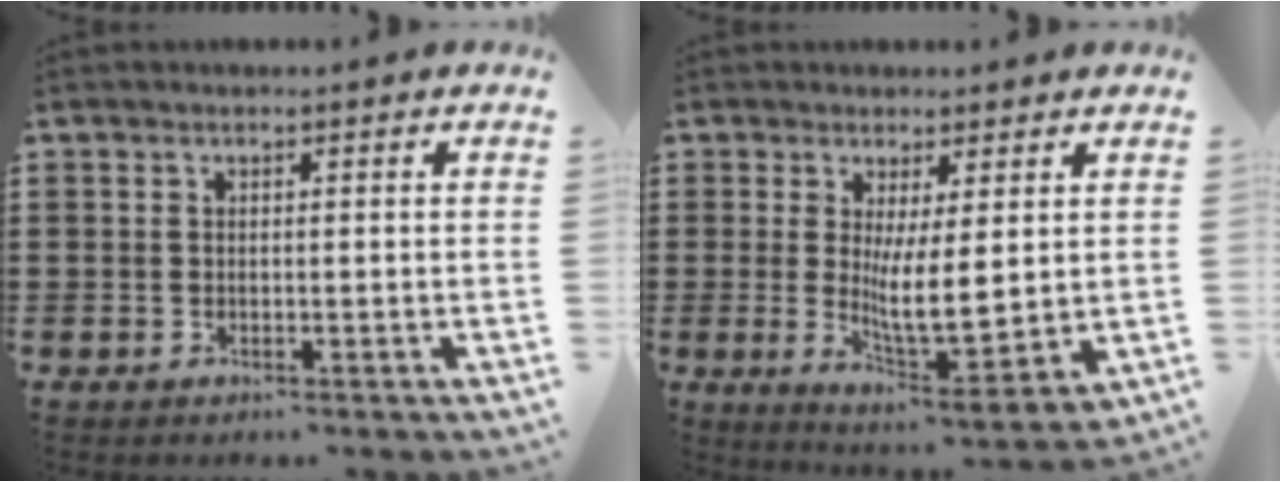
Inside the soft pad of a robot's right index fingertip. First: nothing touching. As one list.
[{"total": 7.4, "force": [1.3, 1.7, 7.1], "torque": [-0.126, -0.026, 0.022]}]